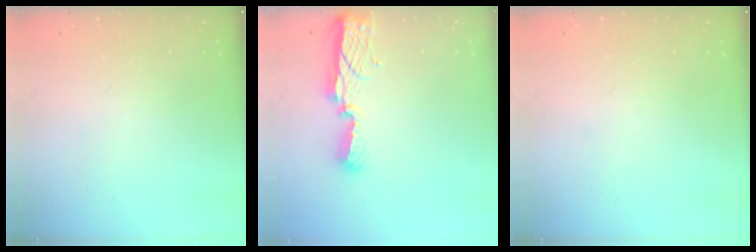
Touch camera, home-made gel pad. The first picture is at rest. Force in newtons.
{"total": 8.3, "press": 8.3, "slide": 0.8}
{"total": 0.0}